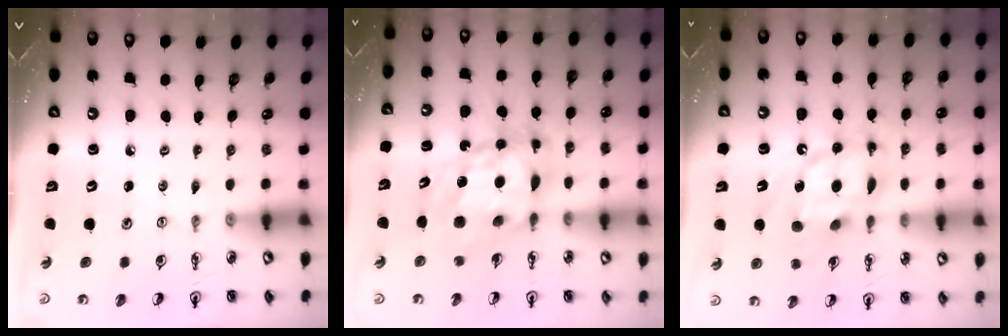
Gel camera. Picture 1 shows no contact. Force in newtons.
{"total": 13.6, "press": 13.5, "slide": 1.0}
{"total": 14.1, "press": 14.1, "slide": 1.2}